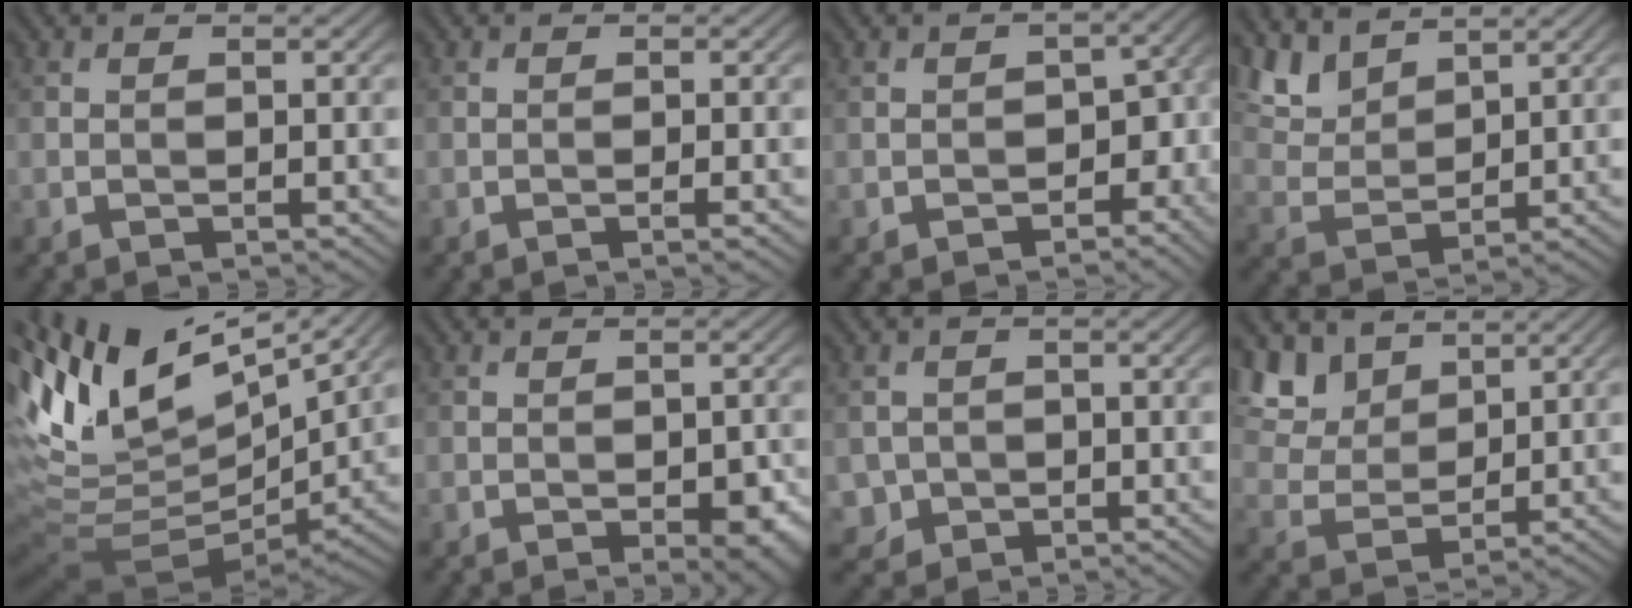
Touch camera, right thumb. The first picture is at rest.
{"total": 0.8, "force": [-0.4, -0.1, 0.7], "torque": [-0.013, 0.001, -0.010]}
{"total": 4.7, "force": [-1.3, 3.3, 3.0], "torque": [-0.041, -0.011, -0.019]}
{"total": 6.3, "force": [4.8, 2.7, 3.0], "torque": [-0.080, -0.001, 0.105]}
{"total": 15.4, "force": [6.8, 6.0, 12.5], "torque": [-0.261, 0.009, 0.147]}
{"total": 4.3, "force": [-1.7, 2.1, 3.4], "torque": [-0.041, -0.006, -0.016]}
{"total": 2.4, "force": [-0.4, 2.4, 0.3], "torque": [-0.009, -0.009, -0.009]}
{"total": 8.5, "force": [5.6, 4.8, 4.2], "torque": [-0.121, -0.003, 0.115]}